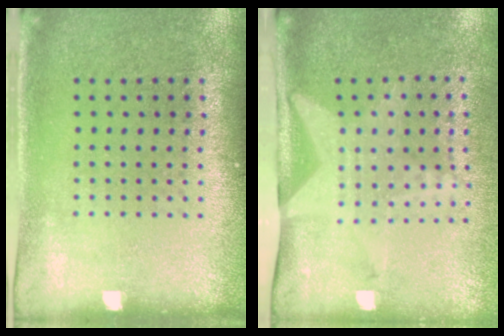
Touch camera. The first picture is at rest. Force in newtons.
{"total": 2.0, "press": 1.5, "slide": 1.3}